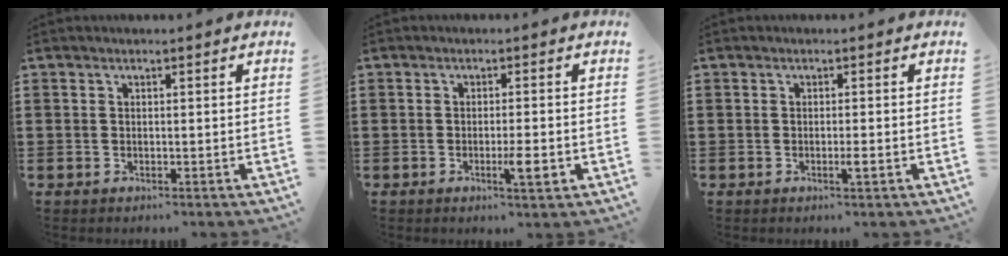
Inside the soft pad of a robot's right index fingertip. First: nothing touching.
{"total": 4.0, "force": [-1.5, 0.5, 3.6], "torque": [-0.065, -0.008, -0.025]}
{"total": 1.6, "force": [-0.7, 0.1, 1.5], "torque": [-0.032, -0.005, -0.014]}